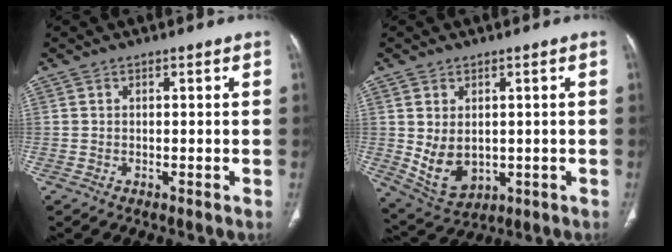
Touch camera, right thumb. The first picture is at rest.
{"total": 8.0, "force": [0.0, 5.6, 5.7], "torque": [-0.091, -0.011, 0.026]}